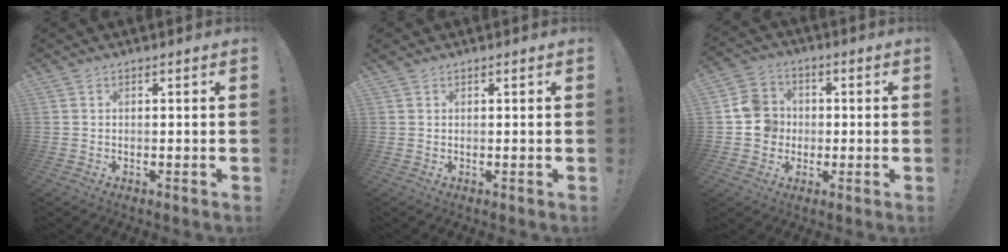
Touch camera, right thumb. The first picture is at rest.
{"total": 0.9, "force": [0.8, 0.5, 0.2], "torque": [0.003, -0.002, 0.014]}
{"total": 9.8, "force": [-0.1, 9.3, 3.0], "torque": [-0.036, 0.015, 0.004]}